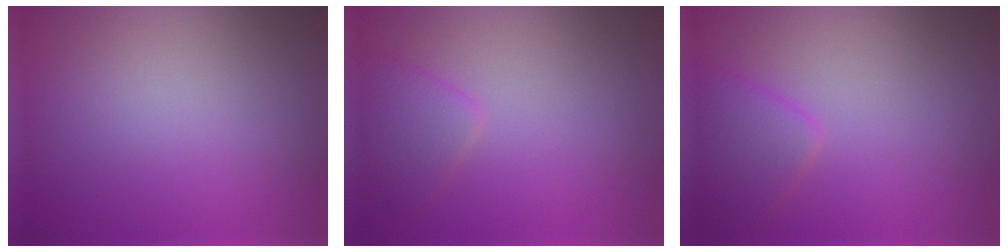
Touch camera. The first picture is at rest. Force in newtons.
{"total": 1.9, "press": 1.9, "slide": 0.2}
{"total": 2.7, "press": 2.7, "slide": 0.1}